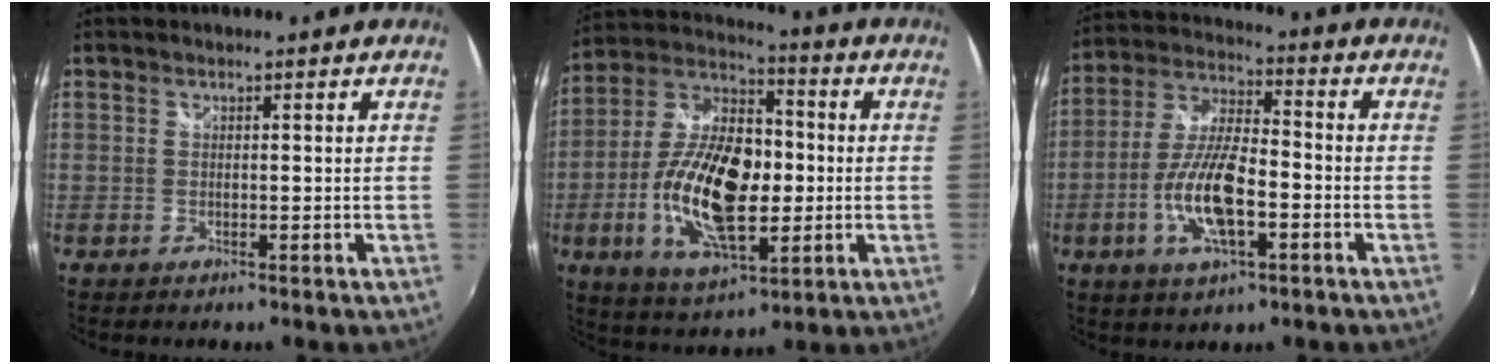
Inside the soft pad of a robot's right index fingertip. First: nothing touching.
{"total": 19.7, "force": [-3.1, 9.6, 16.9], "torque": [-0.331, -0.002, -0.054]}
{"total": 13.1, "force": [-4.2, 4.5, 11.5], "torque": [-0.242, -0.003, -0.081]}